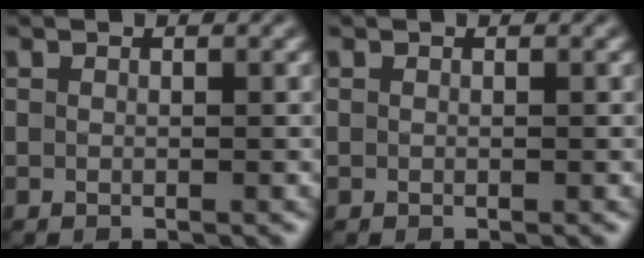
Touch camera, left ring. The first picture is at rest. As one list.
[{"total": 0.0}]